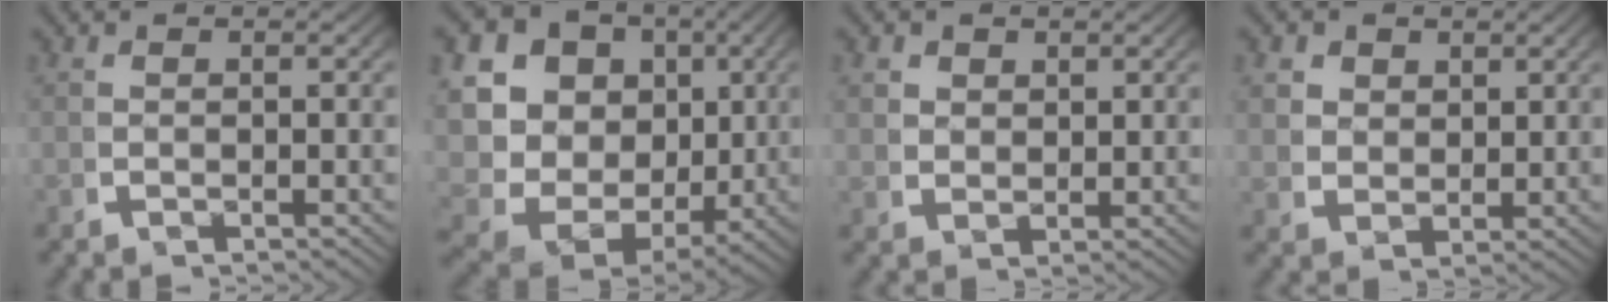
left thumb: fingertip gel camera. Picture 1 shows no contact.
{"total": 17.1, "force": [0.2, 14.3, 9.4], "torque": [-0.210, -0.038, -0.004]}
{"total": 2.0, "force": [1.3, 1.4, 0.6], "torque": [-0.002, -0.004, 0.030]}
{"total": 3.2, "force": [1.6, 2.4, 1.3], "torque": [-0.021, -0.012, 0.036]}